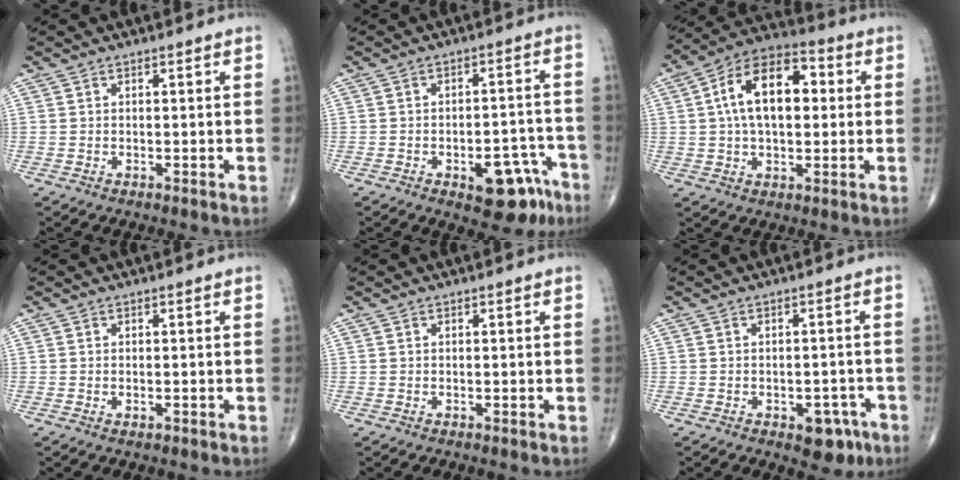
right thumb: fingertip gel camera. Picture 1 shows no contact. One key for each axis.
{"total": 10.8, "fx": -5.8, "fy": 5.2, "fz": 7.4, "tx": -0.064, "ty": 0.046, "tz": -0.068}
{"total": 16.0, "fx": 2.5, "fy": 9.1, "fz": 12.9, "tx": -0.202, "ty": 0.026, "tz": 0.035}
{"total": 0.8, "fx": -0.2, "fy": 0.5, "fz": 0.6, "tx": -0.010, "ty": 0.001, "tz": -0.002}
{"total": 0.0}
{"total": 5.6, "fx": -2.9, "fy": 3.3, "fz": 3.5, "tx": -0.019, "ty": 0.019, "tz": -0.032}